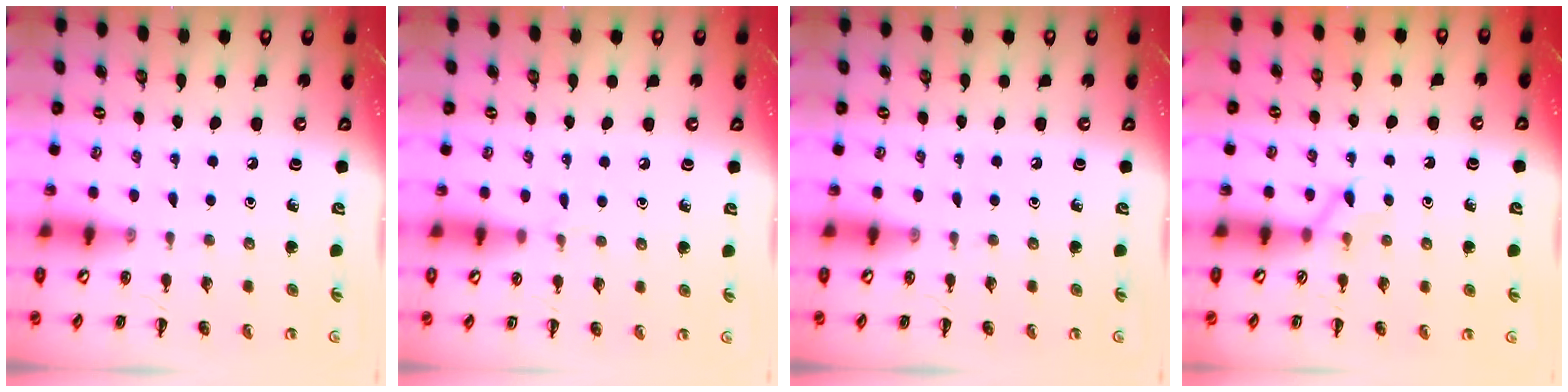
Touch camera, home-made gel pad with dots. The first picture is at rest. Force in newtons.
{"total": 3.4, "press": 3.2, "slide": 1.1}
{"total": 0.0}
{"total": 3.9, "press": 3.6, "slide": 1.4}